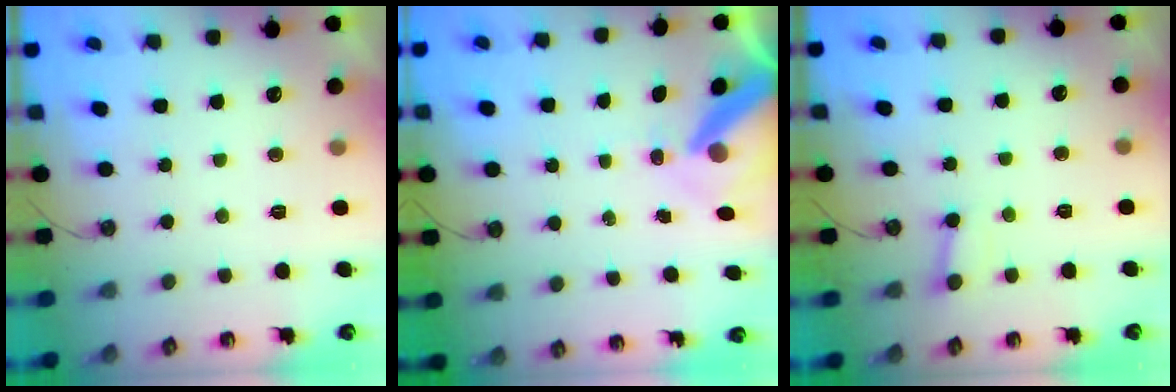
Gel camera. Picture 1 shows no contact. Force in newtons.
{"total": 11.1, "press": 11.0, "slide": 1.3}
{"total": 2.5, "press": 2.4, "slide": 0.4}